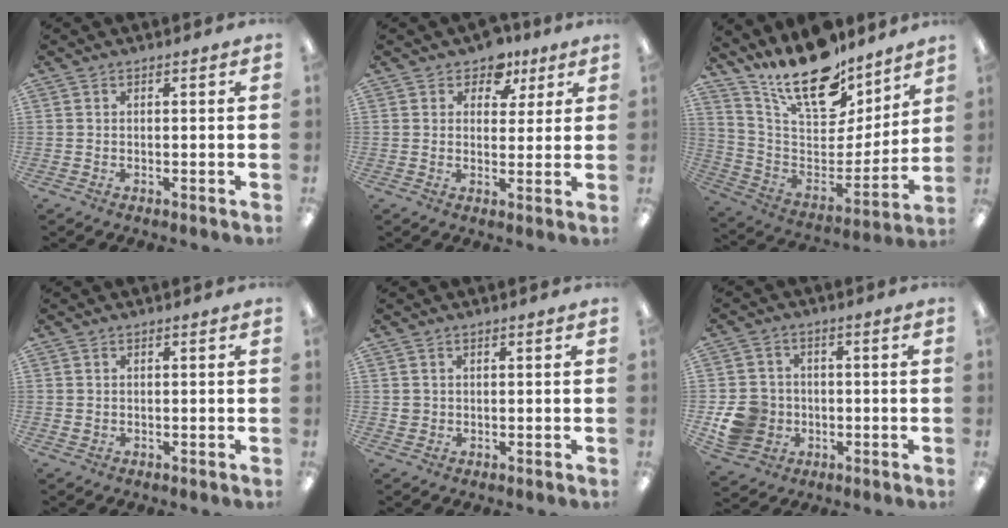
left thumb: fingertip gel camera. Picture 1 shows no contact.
{"total": 6.4, "force": [4.2, 4.5, 1.8], "torque": [-0.026, -0.019, 0.073]}
{"total": 20.5, "force": [16.3, 7.8, 9.8], "torque": [-0.177, -0.119, 0.289]}
{"total": 0.7, "force": [0.4, 0.6, 0.0], "torque": [0.000, 0.003, 0.007]}
{"total": 1.7, "force": [0.7, 1.5, 0.2], "torque": [-0.006, 0.003, 0.012]}
{"total": 9.7, "force": [-1.8, 8.9, 3.2], "torque": [-0.074, 0.021, -0.025]}